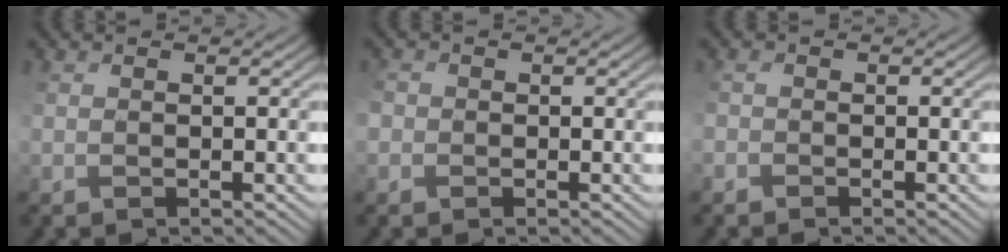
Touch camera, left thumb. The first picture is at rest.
{"total": 1.7, "force": [-0.7, 1.5, 0.3], "torque": [-0.009, 0.005, -0.015]}
{"total": 1.2, "force": [-1.0, 0.7, -0.1], "torque": [0.002, 0.000, -0.021]}